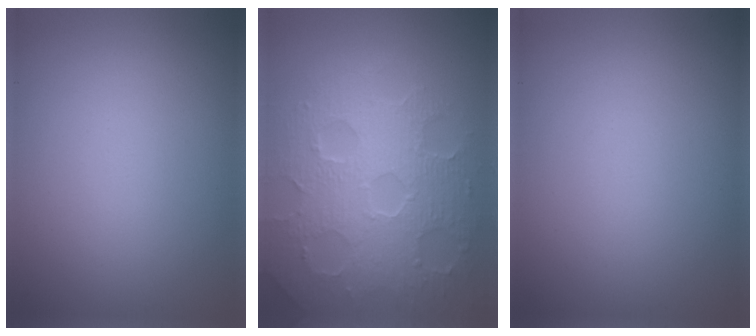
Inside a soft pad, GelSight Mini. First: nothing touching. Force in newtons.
{"total": 8.5, "press": 5.9, "slide": 6.1}
{"total": 0.0}